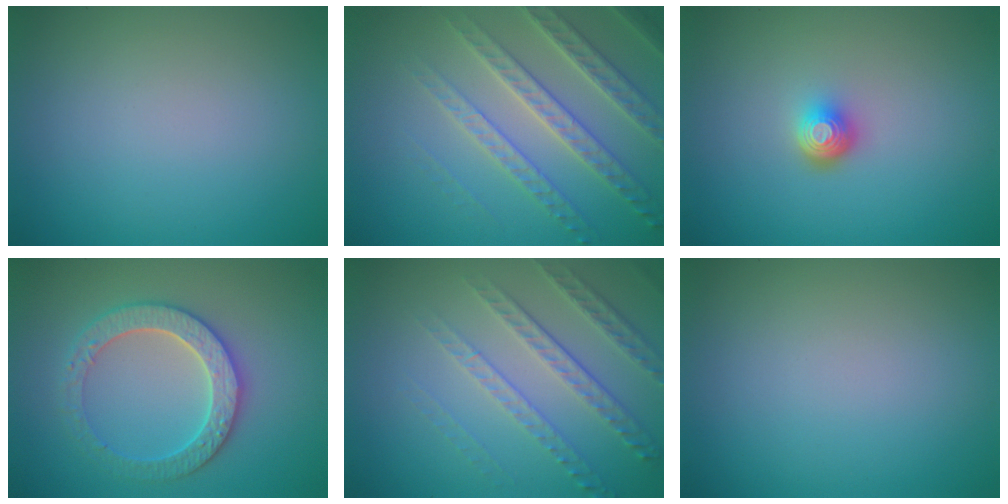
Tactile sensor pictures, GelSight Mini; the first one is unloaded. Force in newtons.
{"total": 4.5, "press": 4.4, "slide": 1.1}
{"total": 2.2, "press": 1.5, "slide": 1.6}
{"total": 3.6, "press": 3.5, "slide": 0.4}
{"total": 4.9, "press": 3.4, "slide": 3.6}
{"total": 0.0}